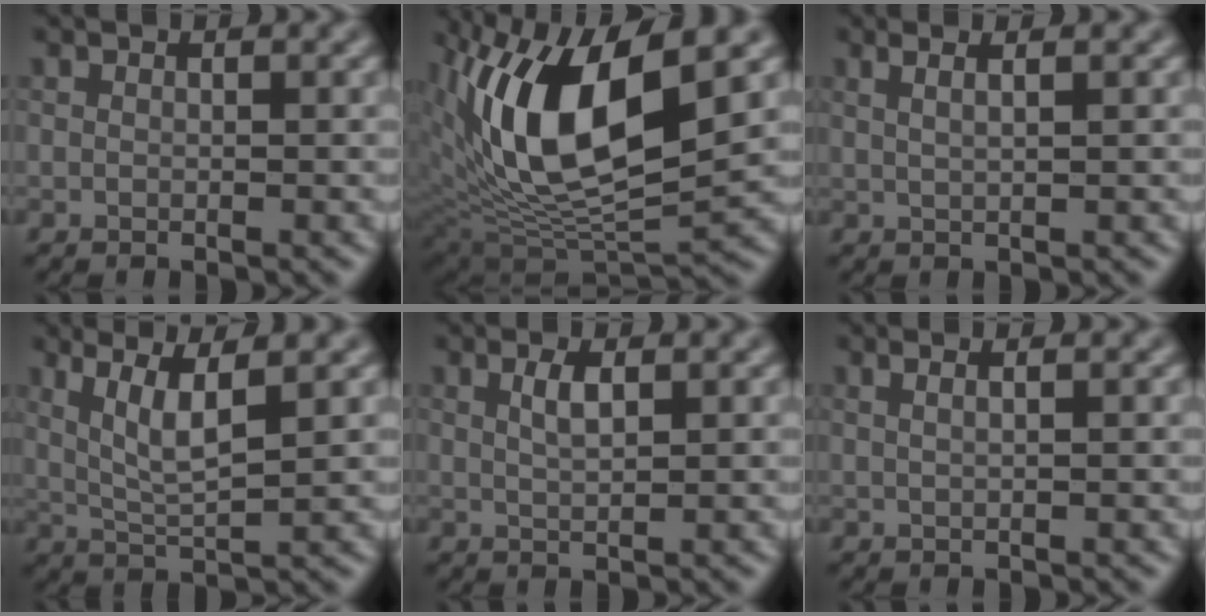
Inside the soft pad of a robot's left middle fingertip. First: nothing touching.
{"total": 13.0, "force": [3.1, 5.6, 11.4], "torque": [-0.199, 0.006, 0.053]}
{"total": 2.1, "force": [0.9, 0.9, 1.7], "torque": [-0.005, 0.007, -0.002]}
{"total": 4.3, "force": [1.2, 1.0, 4.0], "torque": [-0.081, -0.001, 0.032]}
{"total": 1.4, "force": [0.1, 0.4, 1.3], "torque": [-0.024, 0.002, 0.005]}
{"total": 1.8, "force": [0.7, 0.9, 1.4], "torque": [-0.002, 0.008, -0.009]}